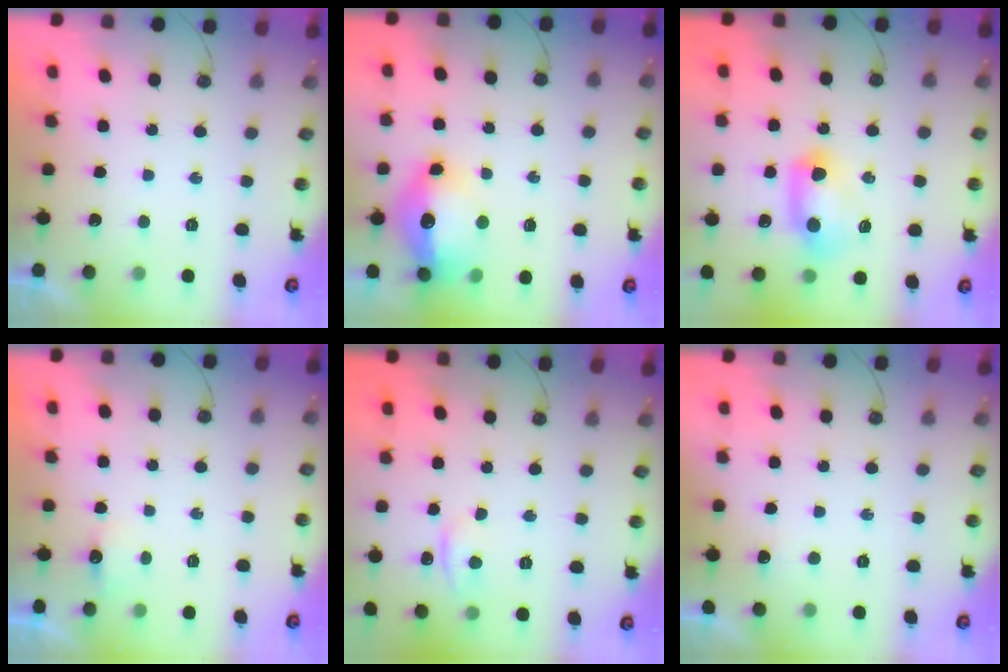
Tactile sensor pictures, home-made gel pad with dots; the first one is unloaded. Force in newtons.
{"total": 16.0, "press": 15.9, "slide": 1.8}
{"total": 12.7, "press": 12.4, "slide": 2.7}
{"total": 2.8, "press": 2.7, "slide": 0.4}
{"total": 3.1, "press": 3.0, "slide": 0.5}
{"total": 2.9, "press": 2.8, "slide": 0.6}